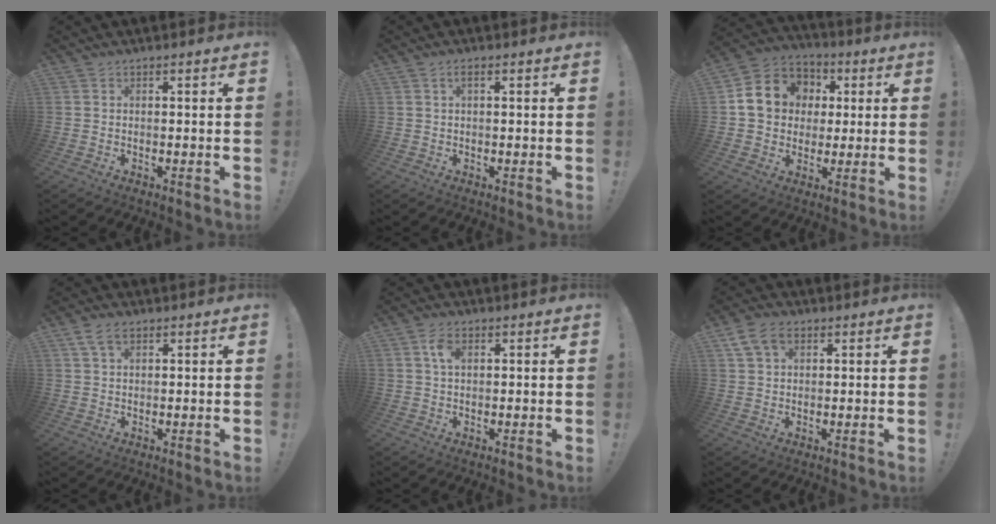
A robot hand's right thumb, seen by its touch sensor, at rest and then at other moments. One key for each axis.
{"total": 1.5, "fx": 0.3, "fy": 0.4, "fz": 1.4, "tx": -0.022, "ty": 0.000, "tz": 0.003}
{"total": 13.7, "fx": 2.5, "fy": 12.1, "fz": 5.9, "tx": -0.076, "ty": 0.002, "tz": 0.058}
{"total": 4.8, "fx": 2.5, "fy": 2.6, "fz": 3.1, "tx": -0.056, "ty": -0.003, "tz": 0.049}
{"total": 4.4, "fx": 1.6, "fy": 2.5, "fz": 3.2, "tx": -0.053, "ty": 0.001, "tz": 0.026}
{"total": 7.5, "fx": 3.4, "fy": 4.9, "fz": 4.5, "tx": -0.077, "ty": 0.001, "tz": 0.068}